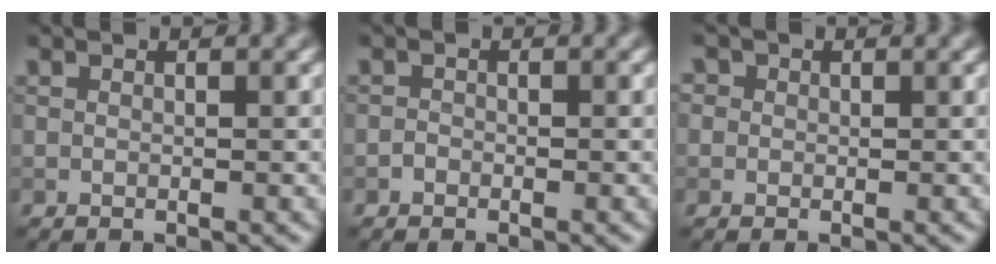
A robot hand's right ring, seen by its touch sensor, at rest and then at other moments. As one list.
[{"total": 0.6, "force": [-0.4, 0.4, 0.1], "torque": [0.001, 0.000, -0.009]}, {"total": 2.4, "force": [1.0, 2.0, 0.9], "torque": [0.000, 0.016, -0.004]}]